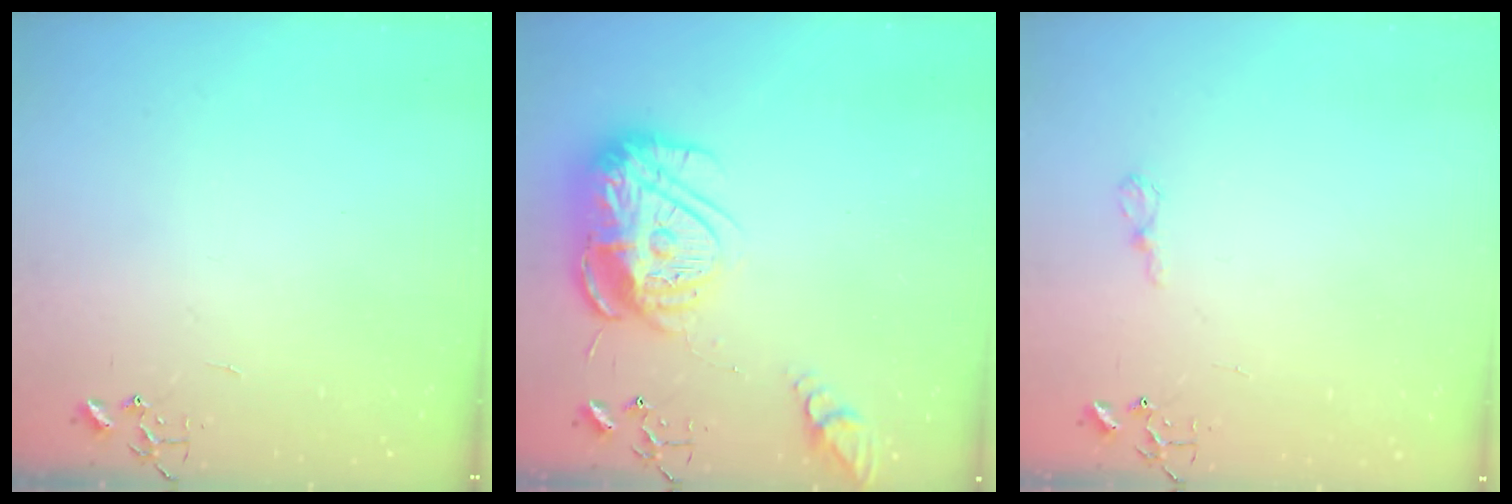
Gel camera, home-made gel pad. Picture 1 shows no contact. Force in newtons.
{"total": 18.0, "press": 17.9, "slide": 1.8}
{"total": 7.3, "press": 7.3, "slide": 0.9}